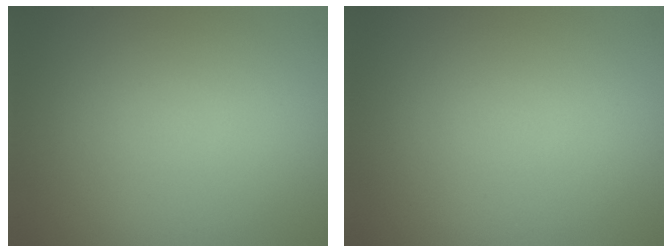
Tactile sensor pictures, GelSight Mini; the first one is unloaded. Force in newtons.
{"total": 0.0}